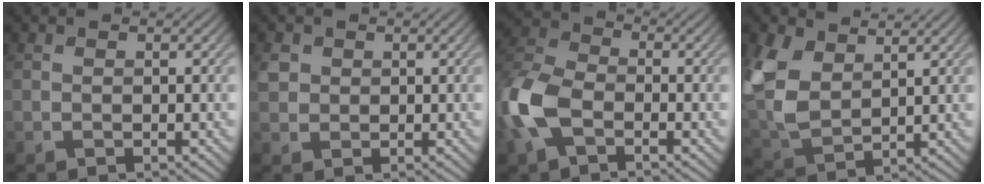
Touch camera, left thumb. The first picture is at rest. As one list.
[{"total": 1.8, "force": [0.8, 1.6, 0.4], "torque": [-0.015, 0.004, 0.016]}, {"total": 9.7, "force": [-3.3, 5.9, 7.0], "torque": [-0.188, -0.005, -0.084]}, {"total": 9.3, "force": [4.7, 5.1, 6.1], "torque": [-0.186, 0.009, 0.102]}]